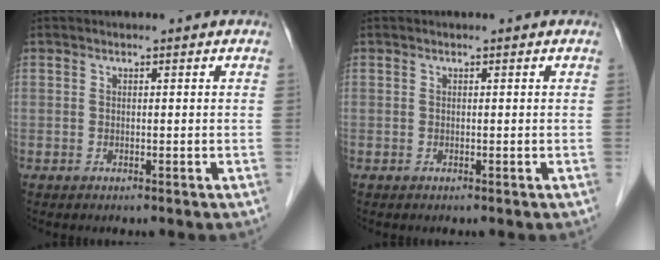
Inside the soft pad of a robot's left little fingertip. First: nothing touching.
{"total": 0.0}